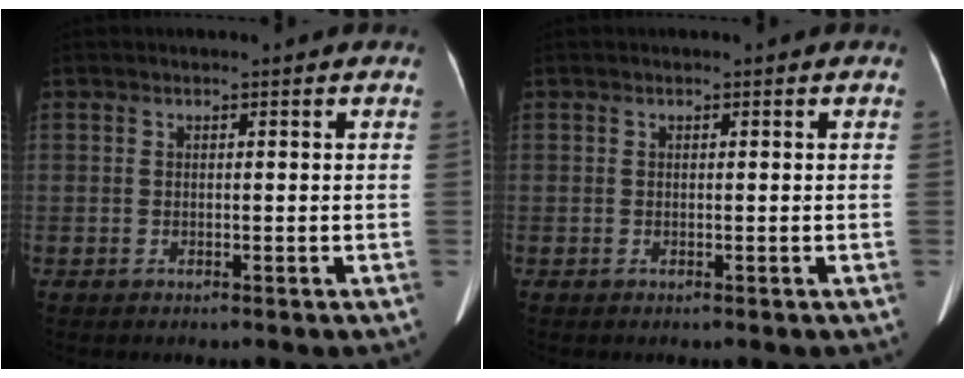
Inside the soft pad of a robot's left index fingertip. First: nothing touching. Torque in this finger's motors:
{"motor_torque": [0.08, 0.00, 0.03, 0.02]}